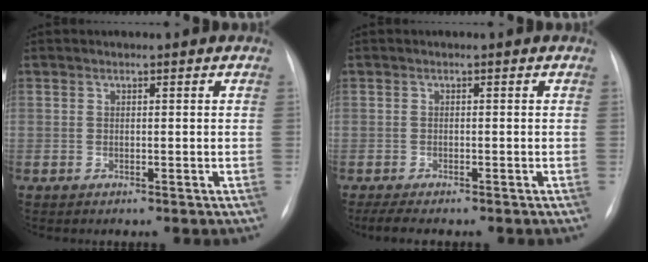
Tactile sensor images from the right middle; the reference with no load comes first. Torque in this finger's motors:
{"motor_torque": [0.37, -0.34, 0.02, 0.02]}